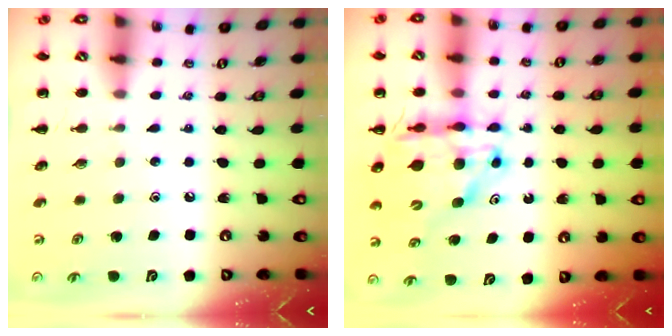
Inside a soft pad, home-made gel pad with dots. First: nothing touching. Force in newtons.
{"total": 13.6, "press": 13.1, "slide": 3.6}